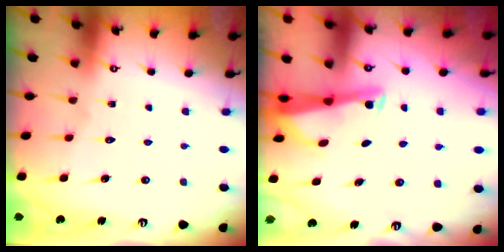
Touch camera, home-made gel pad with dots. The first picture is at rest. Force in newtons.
{"total": 2.7, "press": 2.7, "slide": 0.3}